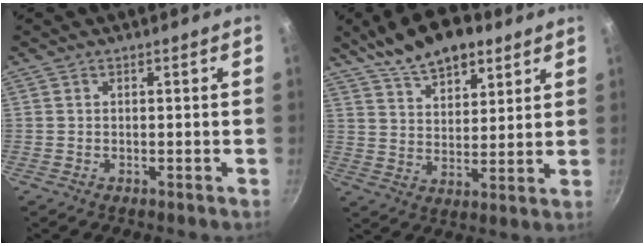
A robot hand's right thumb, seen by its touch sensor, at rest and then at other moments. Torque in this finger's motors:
{"motor_torque": [1.17, 1.43, 0.25, -0.19, 0.05]}